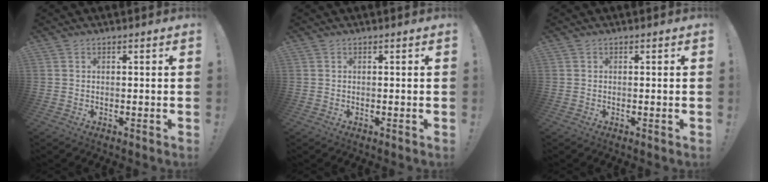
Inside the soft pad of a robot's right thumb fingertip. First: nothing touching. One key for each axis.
{"total": 0.0}
{"total": 0.6, "fx": 0.0, "fy": -0.4, "fz": 0.4, "tx": -0.004, "ty": -0.004, "tz": -0.001}